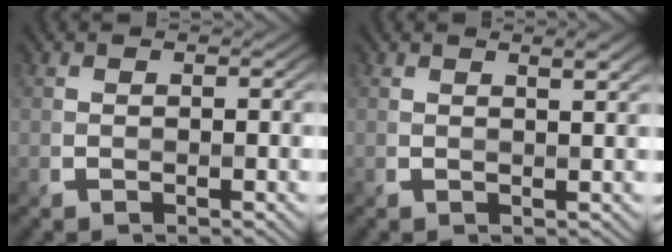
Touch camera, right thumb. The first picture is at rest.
{"total": 2.1, "force": [1.2, 0.3, 1.6], "torque": [-0.024, -0.001, 0.018]}